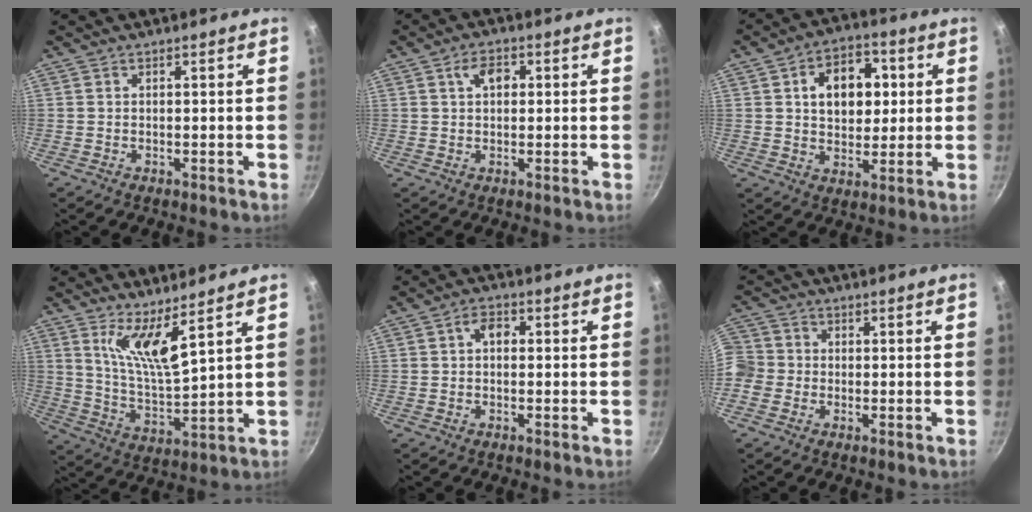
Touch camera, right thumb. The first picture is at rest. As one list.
[{"total": 4.0, "force": [1.0, 2.6, 2.8], "torque": [-0.035, 0.008, 0.011]}, {"total": 12.5, "force": [2.7, 8.8, 8.4], "torque": [-0.083, 0.005, 0.036]}, {"total": 9.2, "force": [5.8, 1.4, 7.0], "torque": [-0.129, -0.067, 0.115]}, {"total": 3.1, "force": [0.2, 2.2, 2.2], "torque": [-0.031, 0.011, -0.003]}, {"total": 8.6, "force": [-1.7, 7.9, 3.1], "torque": [-0.064, 0.028, -0.048]}]